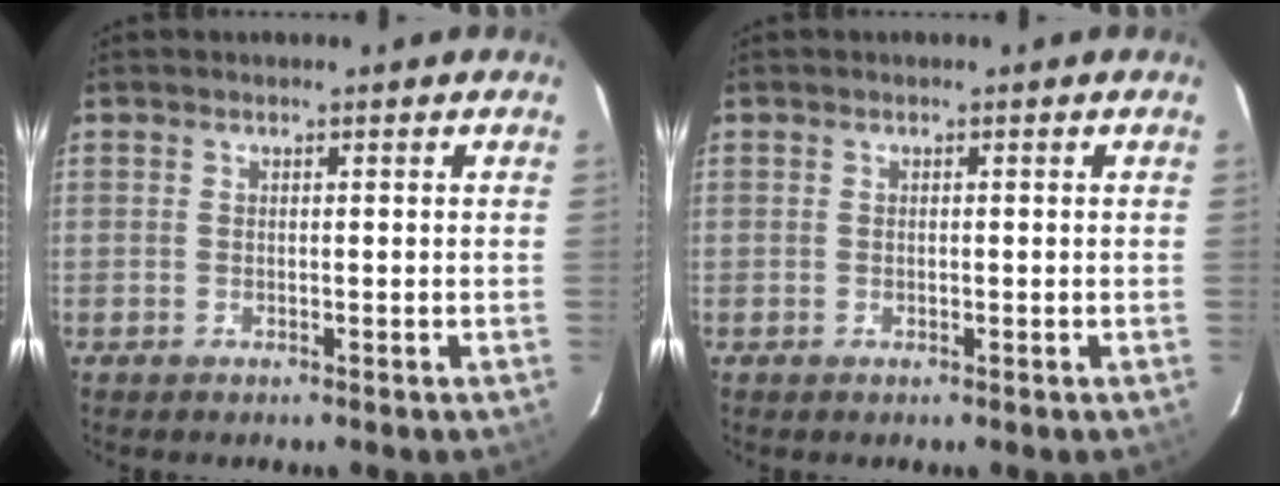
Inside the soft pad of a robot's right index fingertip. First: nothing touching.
{"total": 0.0}